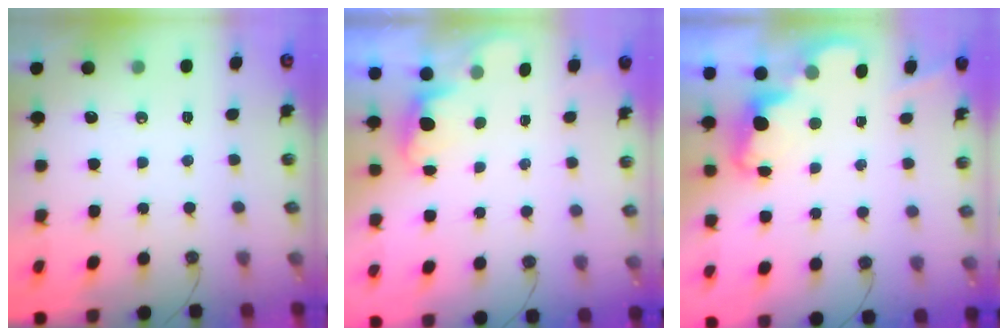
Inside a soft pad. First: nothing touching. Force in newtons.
{"total": 0.7, "press": 0.1, "slide": 0.7}
{"total": 2.4, "press": 2.4, "slide": 0.5}